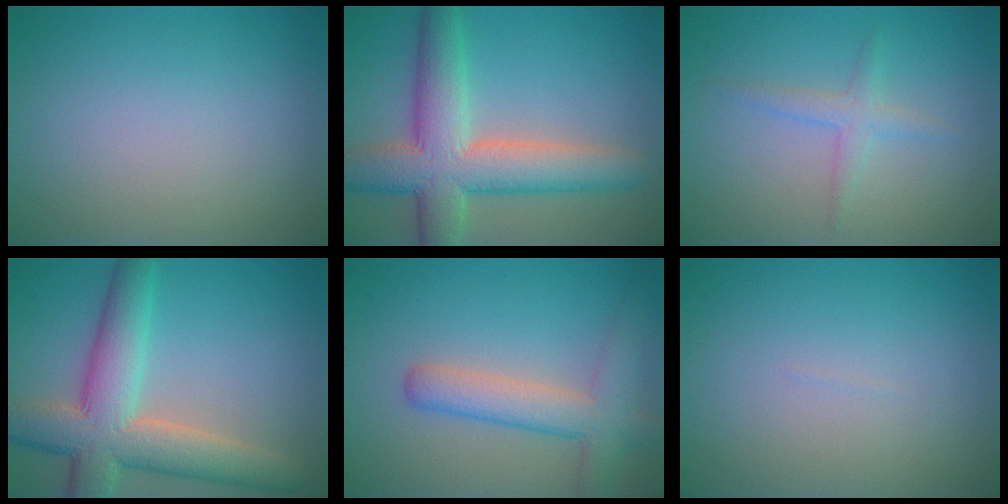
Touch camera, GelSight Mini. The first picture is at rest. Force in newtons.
{"total": 8.8, "press": 8.8, "slide": 0.5}
{"total": 1.8, "press": 1.8, "slide": 0.1}
{"total": 8.7, "press": 8.6, "slide": 0.5}
{"total": 3.8, "press": 3.8, "slide": 0.4}
{"total": 0.0}